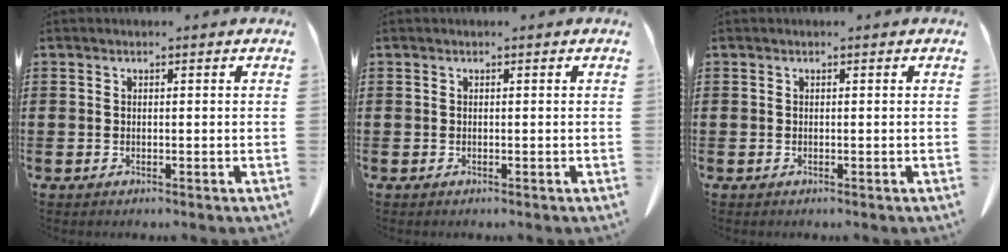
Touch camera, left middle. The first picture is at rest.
{"total": 0.0}
{"total": 0.0}